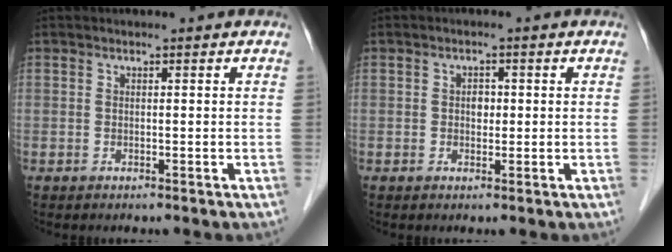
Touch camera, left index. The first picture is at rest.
{"total": 1.6, "force": [0.0, 1.2, 1.1], "torque": [-0.017, 0.000, -0.001]}